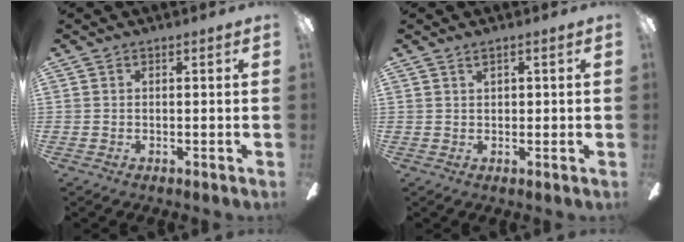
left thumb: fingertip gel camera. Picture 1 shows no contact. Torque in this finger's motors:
{"motor_torque": [0.08, -0.11, -0.15, 0.07, -0.04]}